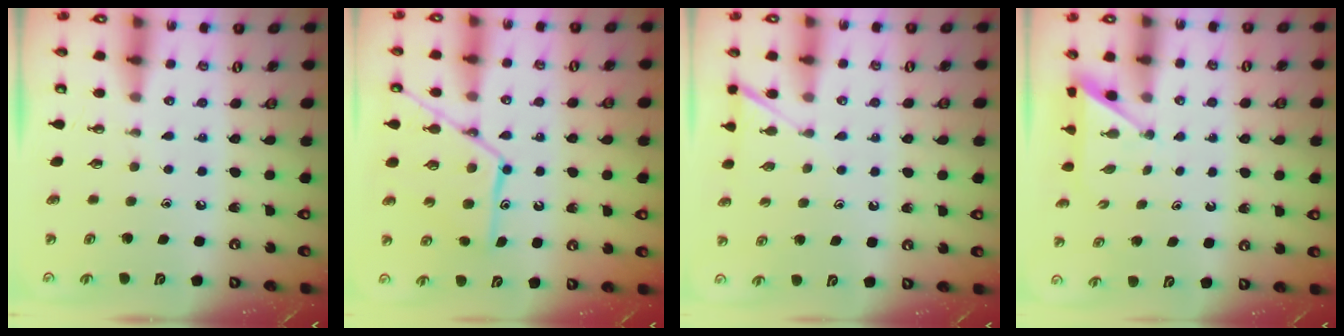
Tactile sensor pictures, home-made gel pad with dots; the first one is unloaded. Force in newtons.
{"total": 15.3, "press": 15.3, "slide": 1.5}
{"total": 4.6, "press": 4.6, "slide": 0.6}
{"total": 2.9, "press": 2.9, "slide": 0.2}